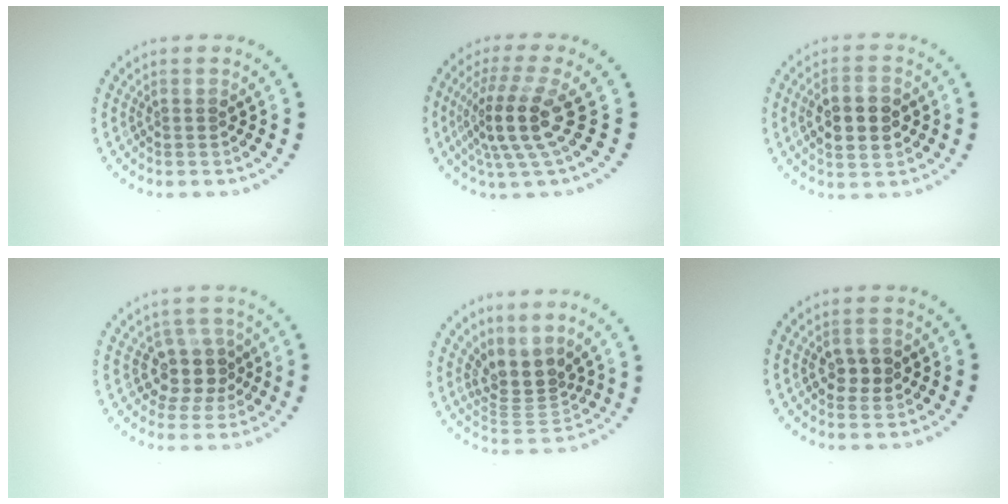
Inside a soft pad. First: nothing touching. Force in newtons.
{"total": 4.6, "press": 3.4, "slide": 3.1}
{"total": 4.6, "press": 4.6, "slide": 0.1}
{"total": 3.3, "press": 3.0, "slide": 1.5}
{"total": 3.5, "press": 2.4, "slide": 2.5}
{"total": 2.5, "press": 2.5, "slide": 0.1}